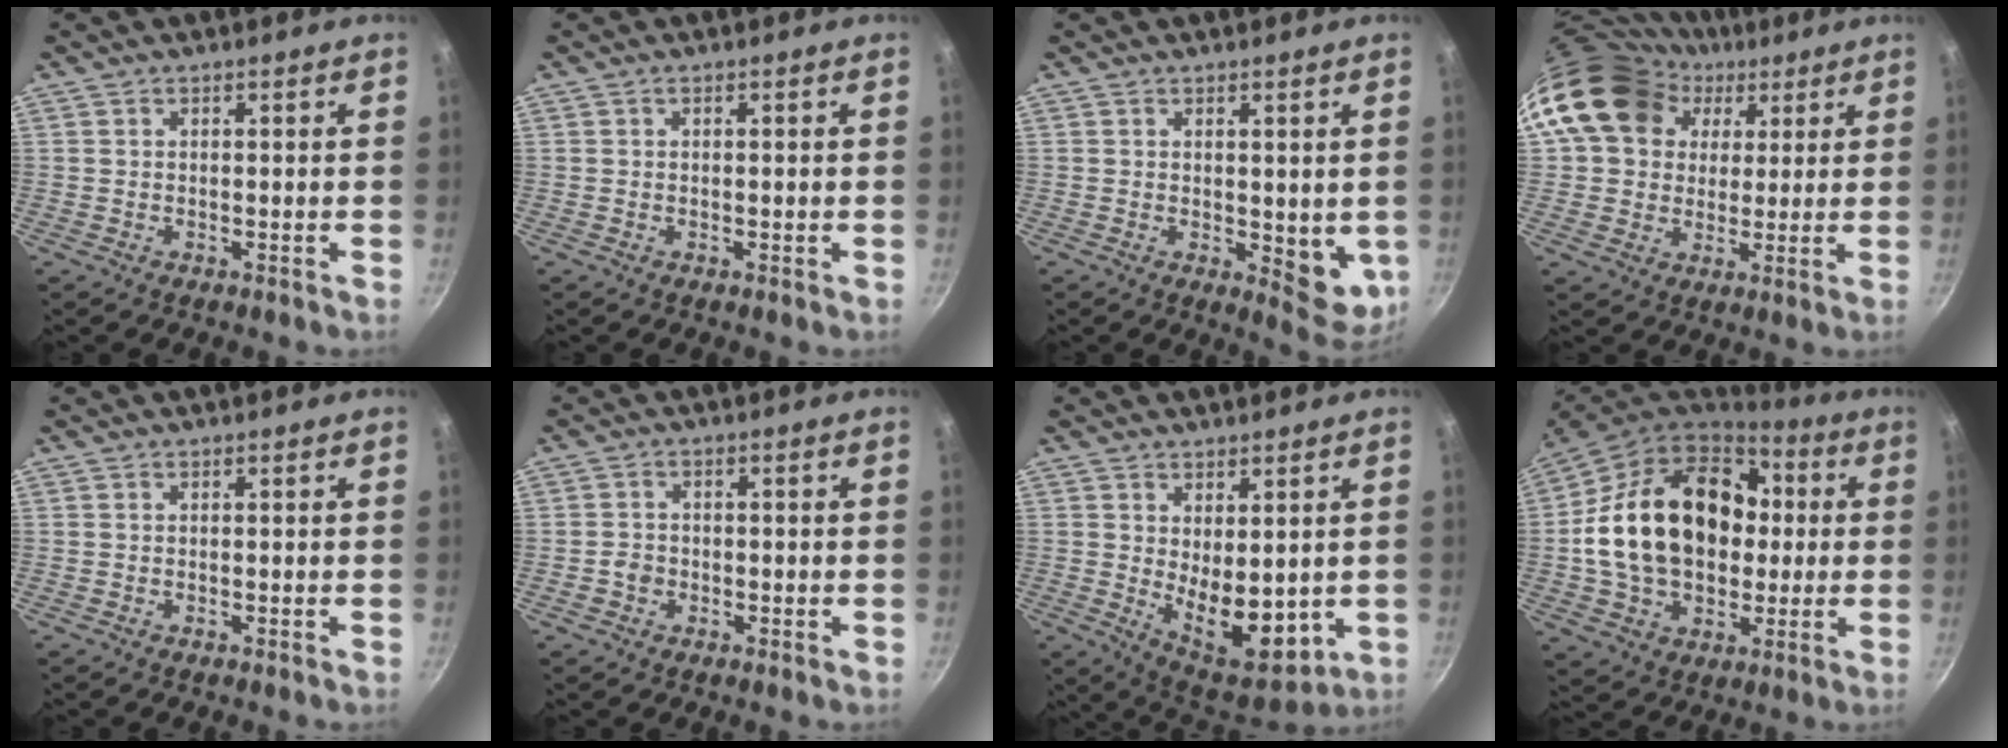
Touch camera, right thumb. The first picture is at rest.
{"total": 0.5, "force": [0.0, 0.2, 0.5], "torque": [-0.007, 0.001, 0.000]}
{"total": 7.1, "force": [0.3, 3.7, 6.1], "torque": [-0.057, -0.017, 0.011]}
{"total": 17.4, "force": [6.2, 13.9, 8.3], "torque": [-0.123, 0.018, 0.103]}
{"total": 0.0}
{"total": 2.6, "force": [-0.8, 2.3, 0.9], "torque": [-0.004, 0.013, -0.013]}
{"total": 11.6, "force": [0.5, 6.3, 9.8], "torque": [-0.114, -0.036, 0.031]}
{"total": 25.7, "force": [2.1, 18.5, 17.6], "torque": [-0.286, 0.037, 0.039]}